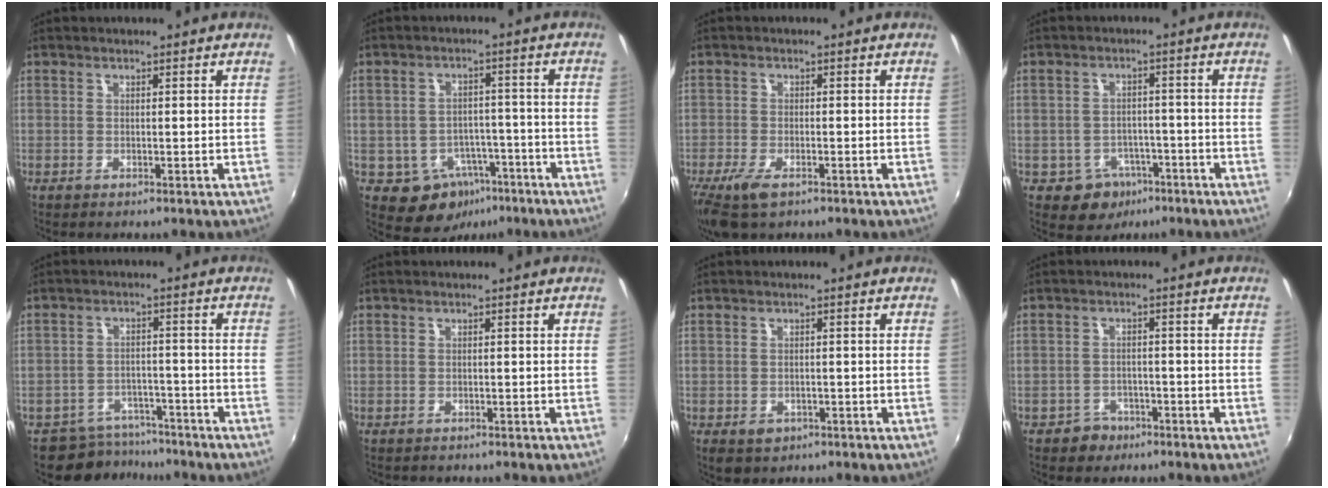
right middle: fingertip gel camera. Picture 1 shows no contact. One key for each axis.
{"total": 8.9, "fx": -4.7, "fy": 7.0, "fz": 2.9, "tx": -0.058, "ty": 0.017, "tz": -0.043}
{"total": 6.6, "fx": -4.2, "fy": 2.5, "fz": 4.4, "tx": -0.109, "ty": -0.024, "tz": -0.078}
{"total": 6.7, "fx": -3.6, "fy": 5.4, "fz": 1.5, "tx": -0.040, "ty": 0.012, "tz": -0.039}
{"total": 7.1, "fx": -6.2, "fy": 3.4, "fz": 0.1, "tx": -0.012, "ty": 0.014, "tz": -0.090}
{"total": 0.7, "fx": -0.5, "fy": 0.4, "fz": -0.1, "tx": -0.002, "ty": -0.002, "tz": -0.008}
{"total": 3.5, "fx": -1.6, "fy": 2.6, "fz": 1.6, "tx": -0.033, "ty": -0.009, "tz": -0.019}
{"total": 3.8, "fx": -2.5, "fy": 2.9, "fz": 0.3, "tx": -0.020, "ty": 0.007, "tz": -0.037}